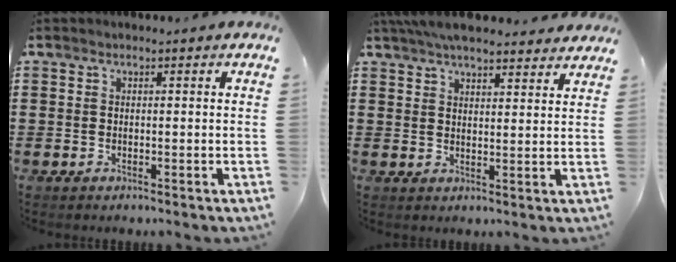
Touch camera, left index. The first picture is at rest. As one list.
[{"total": 5.8, "force": [5.3, 1.4, 1.8], "torque": [-0.050, -0.011, 0.102]}]